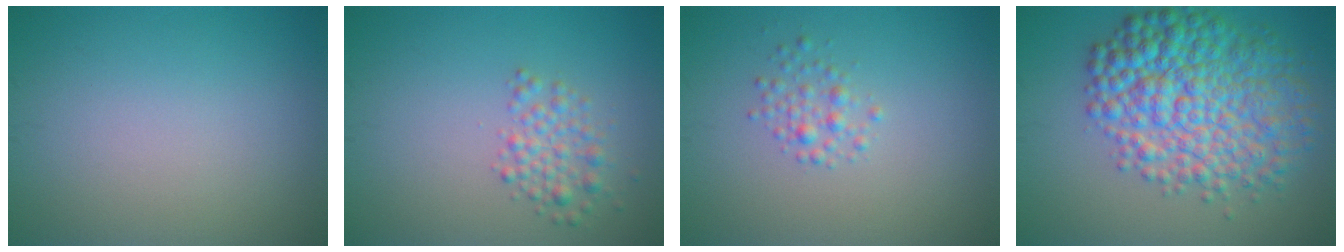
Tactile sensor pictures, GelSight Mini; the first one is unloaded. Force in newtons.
{"total": 2.3, "press": 2.3, "slide": 0.1}
{"total": 1.6, "press": 1.6, "slide": 0.1}
{"total": 9.5, "press": 9.5, "slide": 0.1}